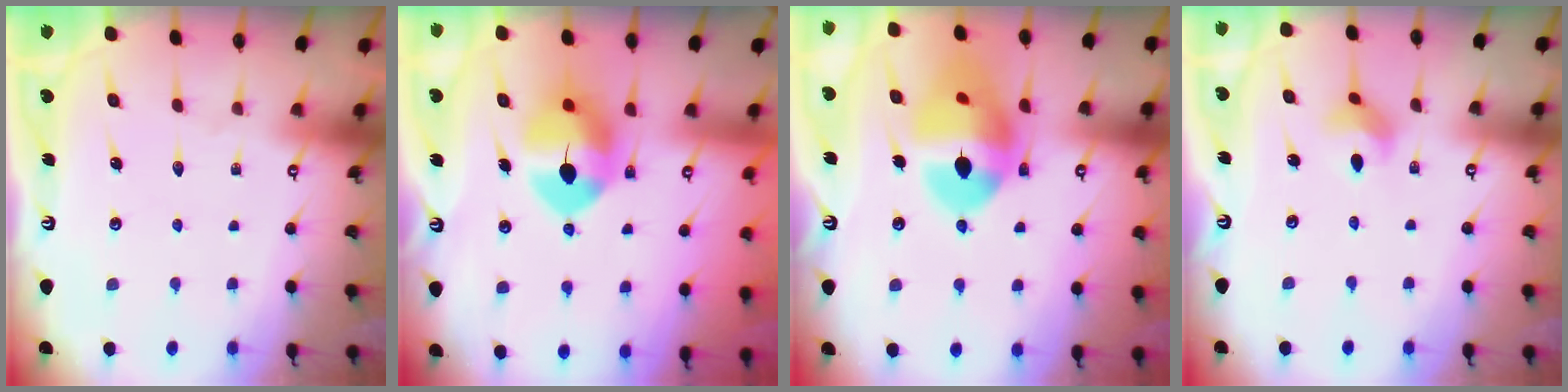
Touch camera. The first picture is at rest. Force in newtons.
{"total": 8.8, "press": 8.7, "slide": 1.2}
{"total": 16.3, "press": 16.2, "slide": 1.9}
{"total": 3.7, "press": 3.6, "slide": 0.5}